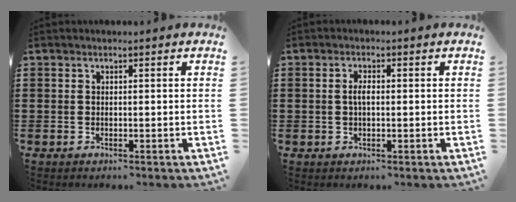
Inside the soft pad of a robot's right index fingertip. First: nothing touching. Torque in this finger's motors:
{"motor_torque": [0.35, -0.21, 0.22, 0.07]}